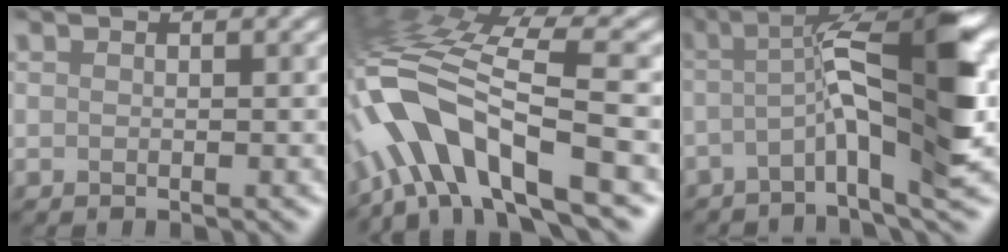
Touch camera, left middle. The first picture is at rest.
{"total": 10.5, "force": [-5.1, 3.2, 8.6], "torque": [-0.176, 0.022, -0.092]}
{"total": 9.4, "force": [-0.9, 1.2, 9.3], "torque": [-0.140, 0.028, -0.027]}